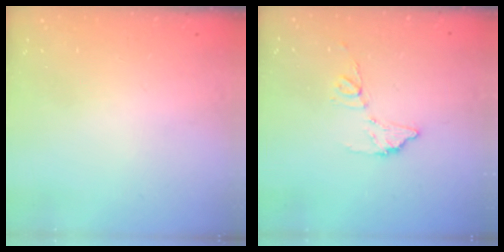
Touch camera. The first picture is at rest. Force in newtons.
{"total": 8.6, "press": 8.6, "slide": 0.2}